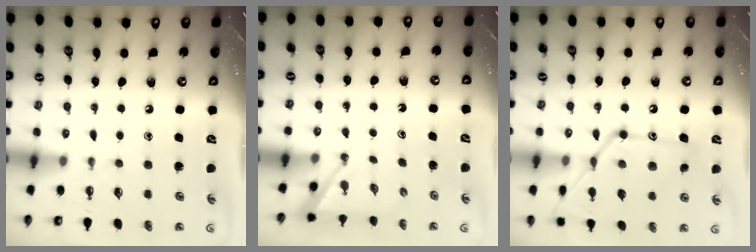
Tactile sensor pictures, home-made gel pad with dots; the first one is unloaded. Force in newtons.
{"total": 2.3, "press": 2.3, "slide": 0.3}
{"total": 17.5, "press": 17.4, "slide": 1.2}